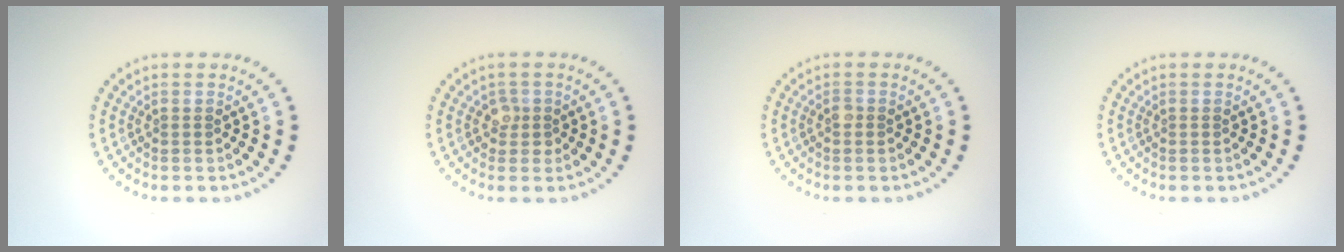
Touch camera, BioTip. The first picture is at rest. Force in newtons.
{"total": 1.6, "press": 1.3, "slide": 0.9}
{"total": 0.5, "press": 0.4, "slide": 0.3}
{"total": 0.0}